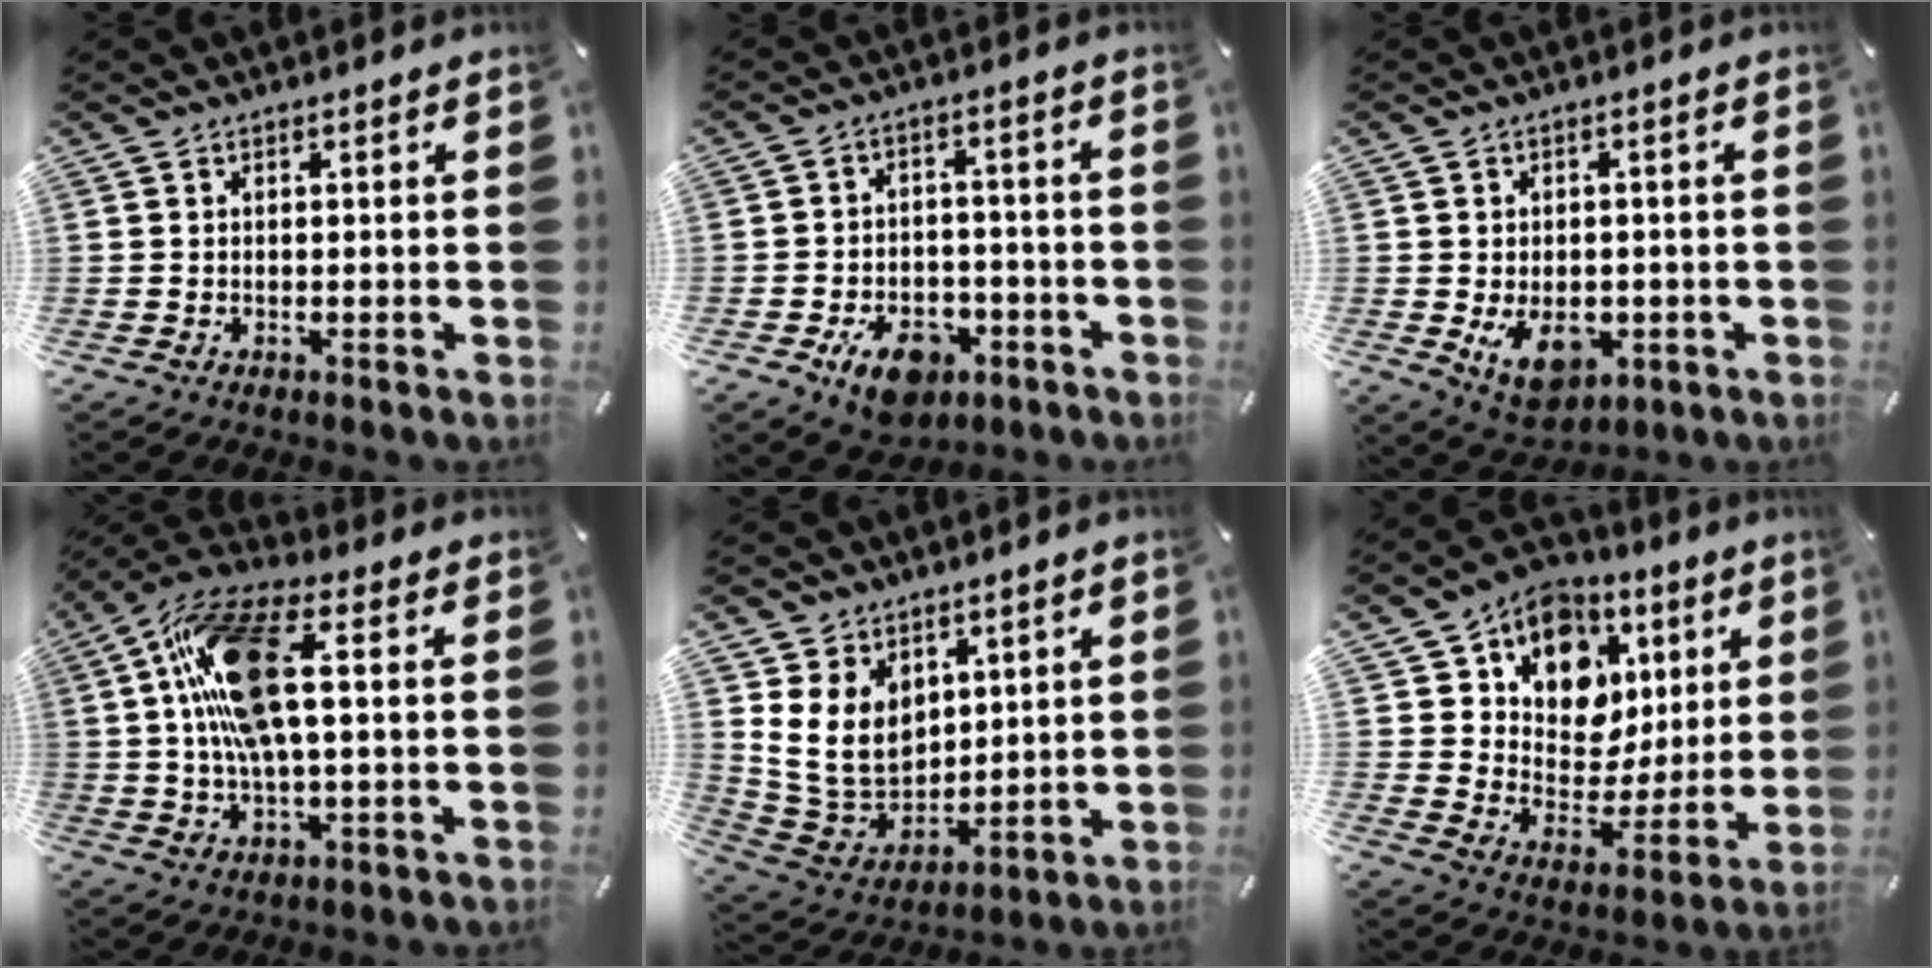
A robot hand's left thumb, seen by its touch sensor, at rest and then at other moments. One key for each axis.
{"total": 10.1, "fx": -5.2, "fy": 6.6, "fz": 5.6, "tx": -0.096, "ty": 0.029, "tz": -0.088}
{"total": 9.1, "fx": -2.4, "fy": 6.4, "fz": 6.0, "tx": -0.093, "ty": -0.005, "tz": -0.043}
{"total": 17.7, "fx": 2.7, "fy": 7.4, "fz": 15.9, "tx": -0.324, "ty": 0.001, "tz": 0.043}
{"total": 12.8, "fx": 4.0, "fy": 10.5, "fz": 6.1, "tx": -0.148, "ty": -0.026, "tz": 0.081}
{"total": 13.5, "fx": 5.7, "fy": 11.0, "fz": 5.3, "tx": -0.091, "ty": -0.036, "tz": 0.108}